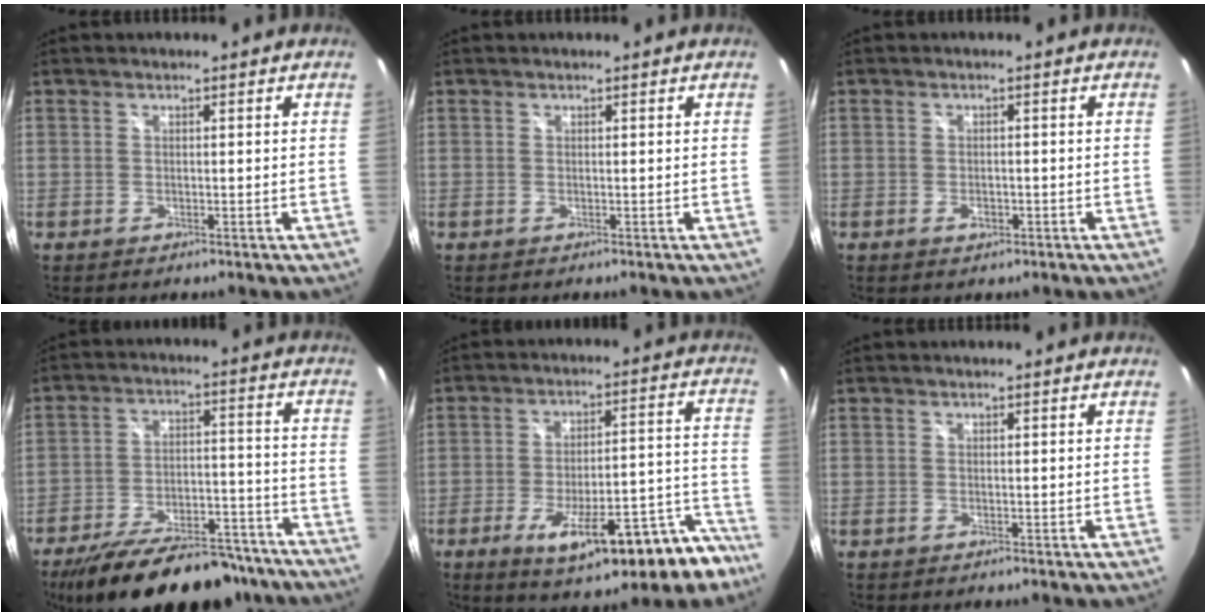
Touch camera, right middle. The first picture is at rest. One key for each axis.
{"total": 0.0}
{"total": 1.9, "fx": -0.9, "fy": 1.3, "fz": 1.1, "tx": -0.017, "ty": 0.001, "tz": -0.013}
{"total": 25.3, "fx": -20.5, "fy": 9.1, "fz": 11.7, "tx": -0.212, "ty": -0.001, "tz": -0.279}
{"total": 19.8, "fx": -13.6, "fy": 5.7, "fz": 13.3, "tx": -0.189, "ty": 0.001, "tz": -0.187}
{"total": 0.0}